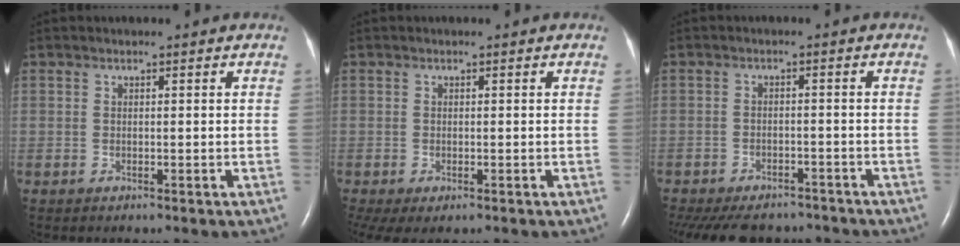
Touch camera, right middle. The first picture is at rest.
{"total": 5.3, "force": [-3.3, 2.4, 3.4], "torque": [-0.064, -0.015, -0.051]}
{"total": 15.6, "force": [-13.1, 6.6, 5.3], "torque": [-0.151, -0.012, -0.173]}